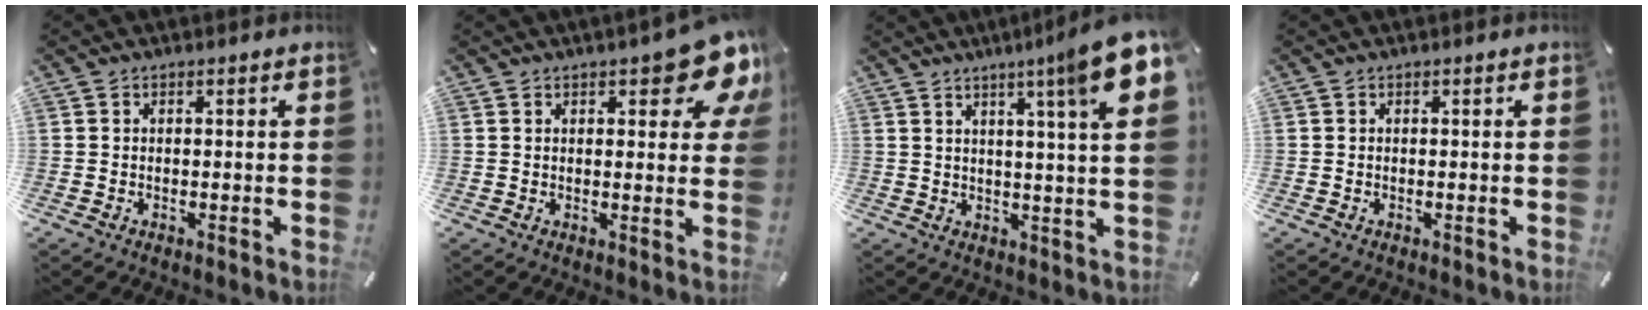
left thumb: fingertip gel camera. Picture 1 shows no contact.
{"total": 11.4, "force": [6.2, 4.2, 8.6], "torque": [-0.098, -0.041, 0.101]}
{"total": 13.1, "force": [6.4, 0.0, 11.5], "torque": [-0.177, -0.035, 0.092]}
{"total": 0.0}